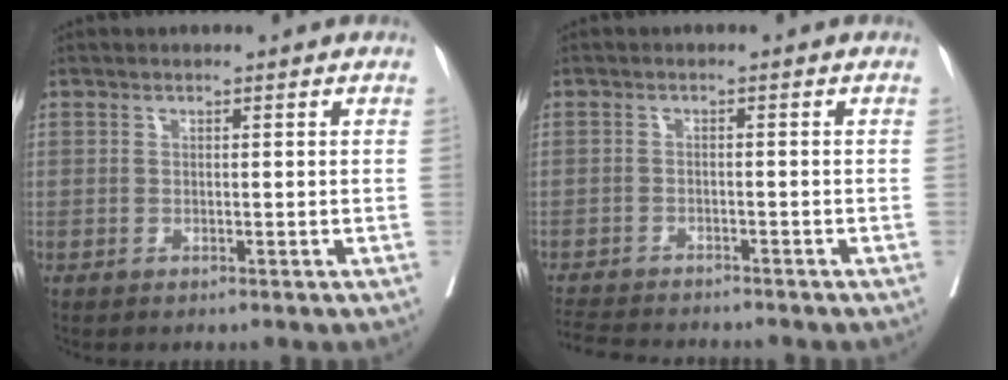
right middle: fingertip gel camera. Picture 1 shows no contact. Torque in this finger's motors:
{"motor_torque": [0.09, -0.24, 0.00, 0.01]}